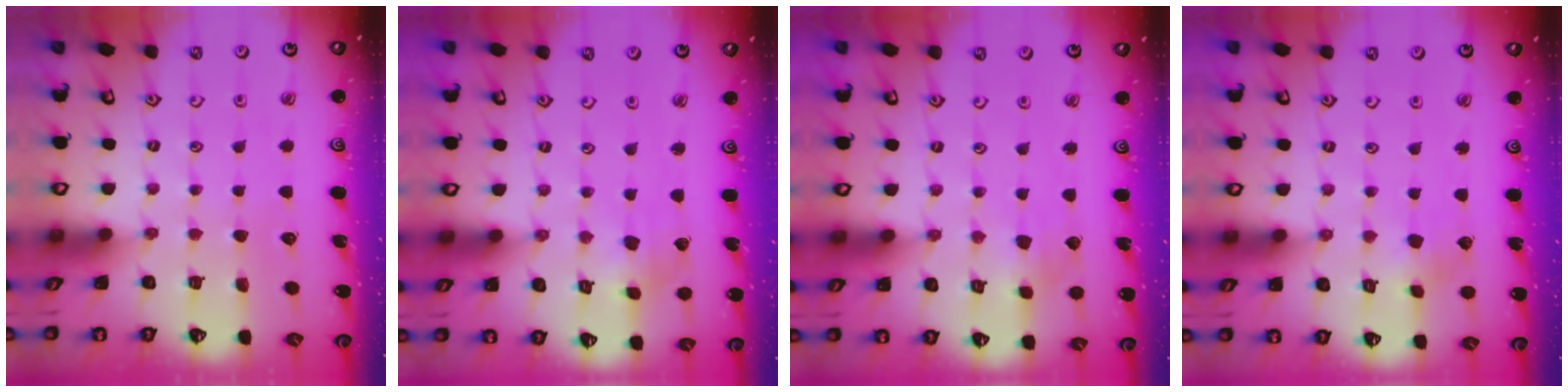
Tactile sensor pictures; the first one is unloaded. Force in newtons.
{"total": 2.3, "press": 2.3, "slide": 0.3}
{"total": 2.9, "press": 2.9, "slide": 0.4}
{"total": 2.5, "press": 2.4, "slide": 0.7}